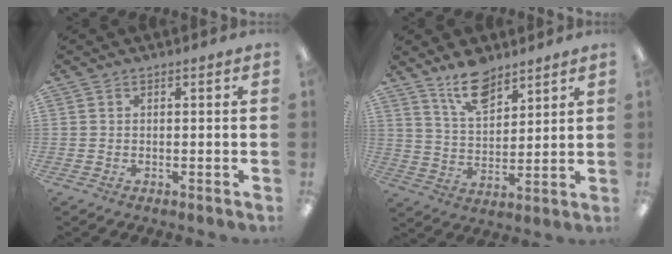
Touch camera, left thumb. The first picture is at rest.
{"total": 10.9, "force": [8.0, 5.0, 5.5], "torque": [-0.097, -0.036, 0.146]}